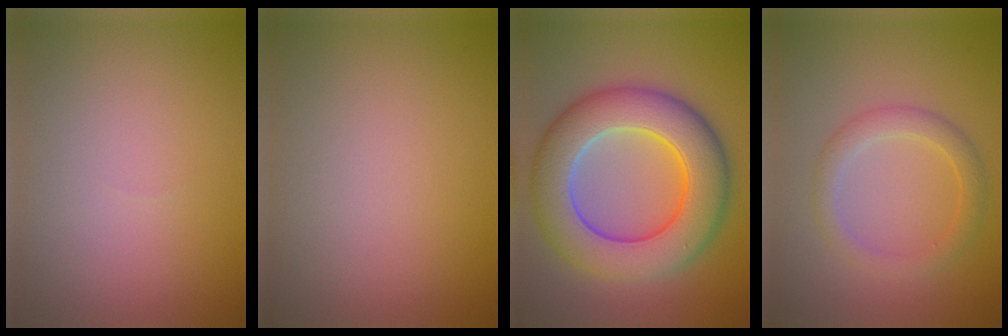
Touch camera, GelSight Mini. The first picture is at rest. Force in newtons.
{"total": 0.0}
{"total": 10.6, "press": 10.6, "slide": 0.8}
{"total": 2.6, "press": 2.6, "slide": 0.1}